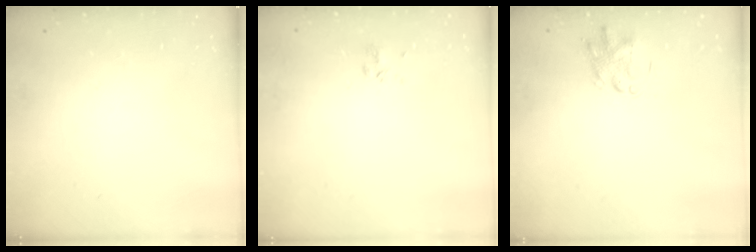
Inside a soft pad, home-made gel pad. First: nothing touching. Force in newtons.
{"total": 2.5, "press": 2.3, "slide": 0.9}
{"total": 2.2, "press": 2.2, "slide": 0.1}